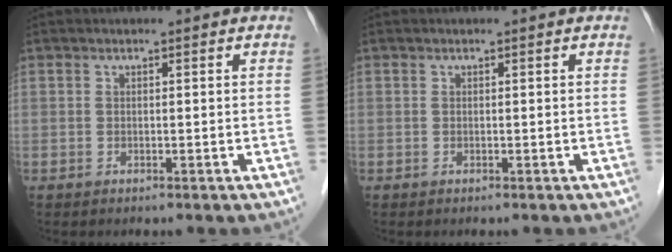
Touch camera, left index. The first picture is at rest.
{"total": 0.0}